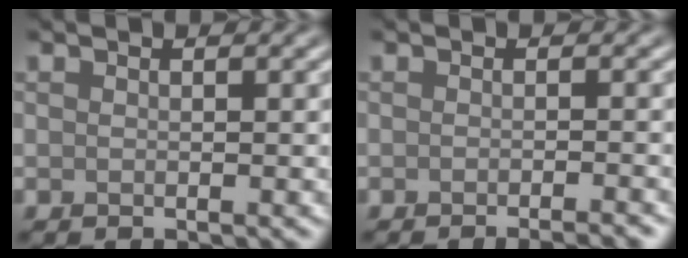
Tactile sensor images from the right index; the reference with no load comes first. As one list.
[{"total": 2.8, "force": [-2.1, 0.6, 1.9], "torque": [-0.010, 0.005, -0.030]}]